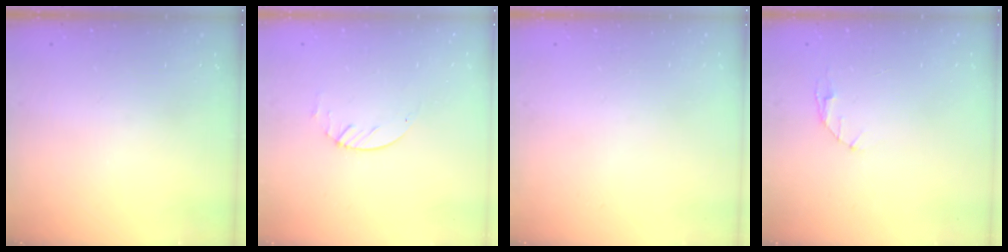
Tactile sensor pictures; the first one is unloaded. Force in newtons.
{"total": 1.9, "press": 1.9, "slide": 0.3}
{"total": 0.0}
{"total": 2.9, "press": 2.9, "slide": 0.4}